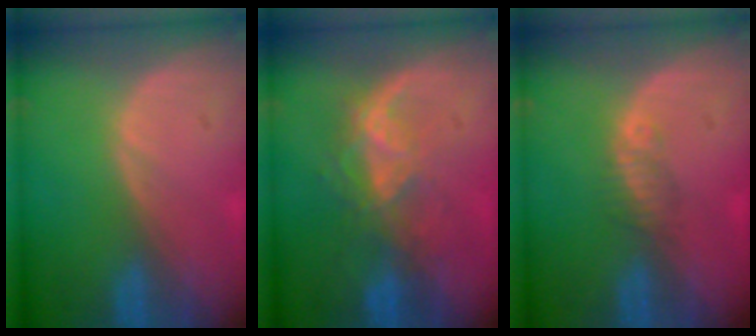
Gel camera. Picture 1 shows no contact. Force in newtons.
{"total": 6.5, "press": 5.9, "slide": 2.8}
{"total": 1.8, "press": 1.6, "slide": 0.8}